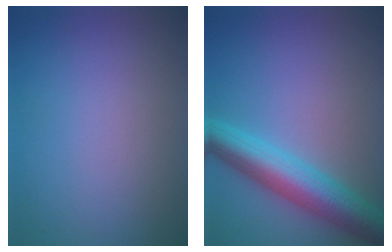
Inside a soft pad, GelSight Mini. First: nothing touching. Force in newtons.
{"total": 7.0, "press": 7.0, "slide": 0.2}